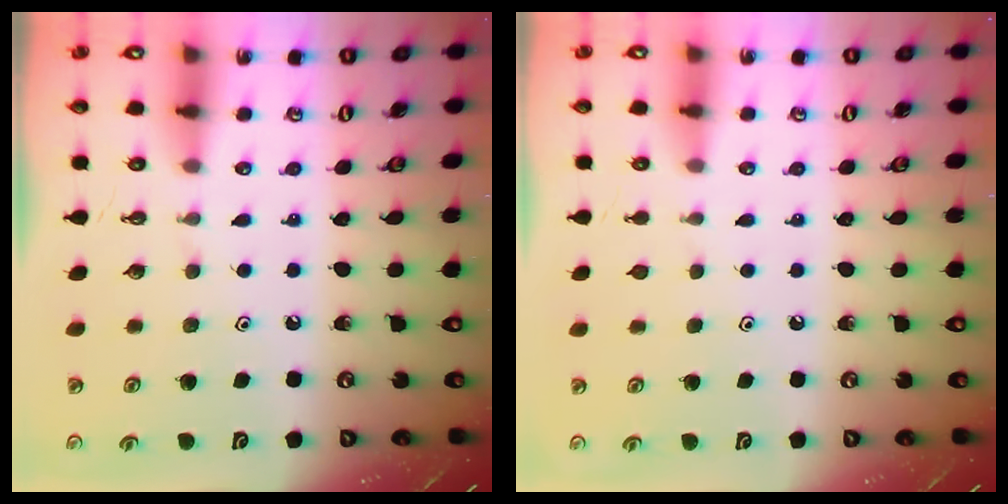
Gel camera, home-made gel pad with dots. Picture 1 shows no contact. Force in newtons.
{"total": 0.6, "press": 0.6, "slide": 0.2}